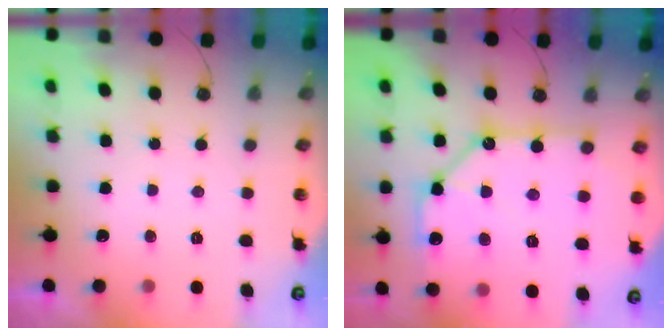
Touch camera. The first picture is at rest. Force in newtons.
{"total": 15.2, "press": 15.0, "slide": 1.8}